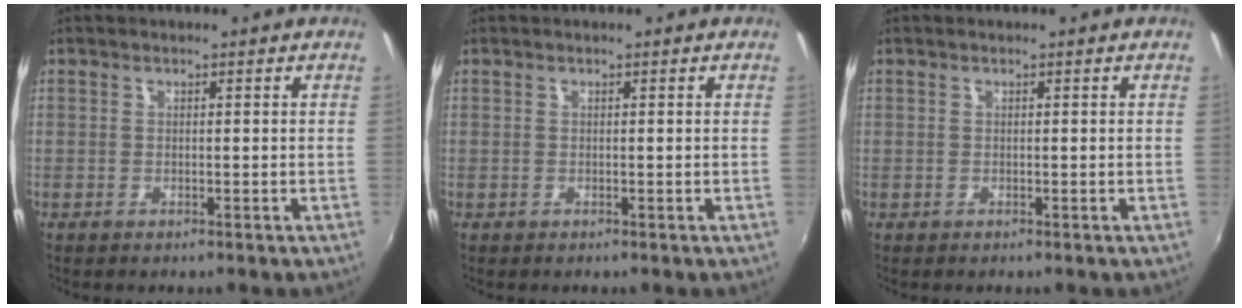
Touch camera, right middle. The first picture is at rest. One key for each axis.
{"total": 0.0}
{"total": 0.0}